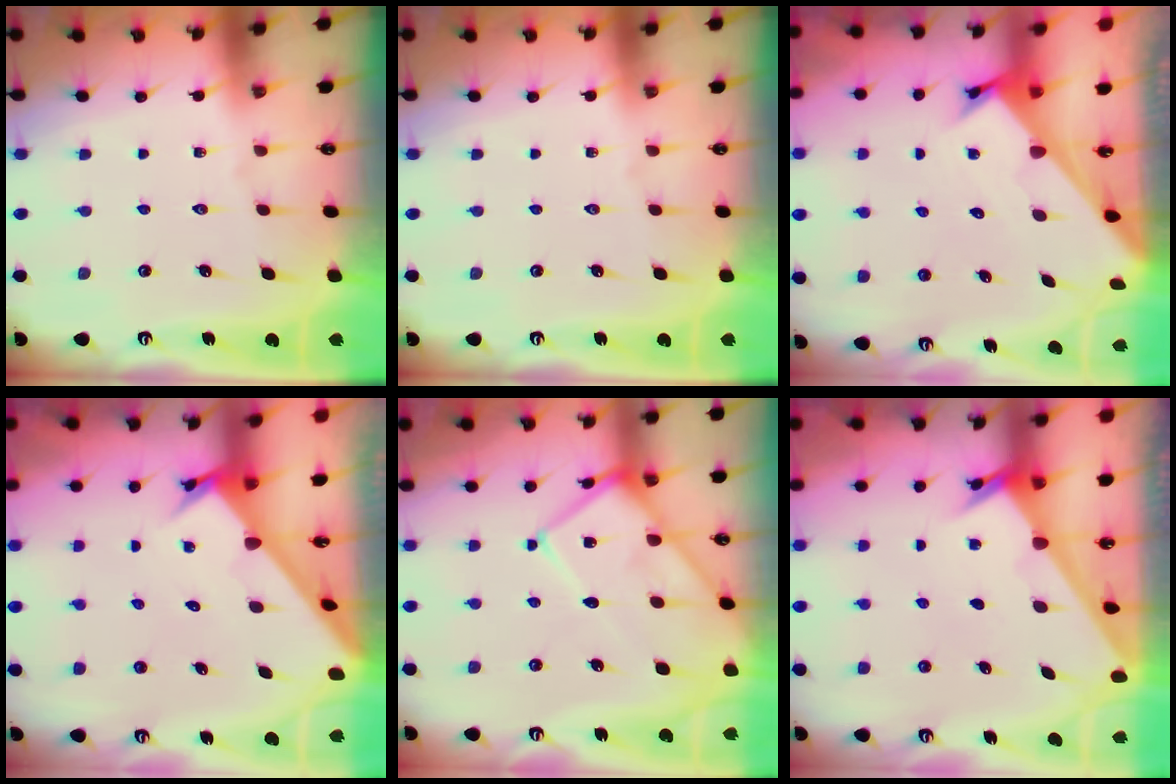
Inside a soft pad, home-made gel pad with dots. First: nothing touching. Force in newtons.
{"total": 0.0}
{"total": 2.3, "press": 2.3, "slide": 0.2}
{"total": 2.8, "press": 2.8, "slide": 0.3}
{"total": 12.8, "press": 12.7, "slide": 1.4}
{"total": 2.3, "press": 2.3, "slide": 0.3}